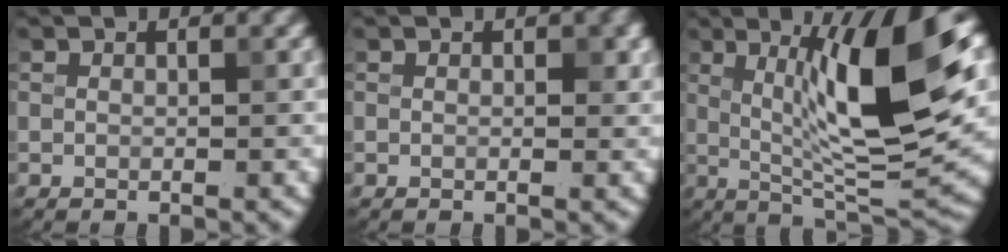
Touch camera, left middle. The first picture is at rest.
{"total": 0.8, "force": [0.3, 0.6, 0.5], "torque": [-0.005, 0.000, 0.005]}
{"total": 10.8, "force": [2.4, 1.9, 10.4], "torque": [-0.160, 0.000, 0.051]}